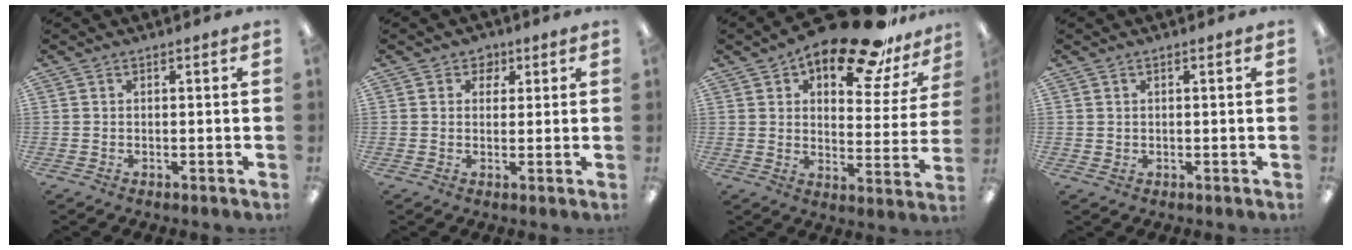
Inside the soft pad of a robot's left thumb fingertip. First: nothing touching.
{"total": 2.9, "force": [1.4, 2.4, 0.6], "torque": [-0.002, -0.001, 0.022]}
{"total": 17.8, "force": [13.7, 6.4, 9.5], "torque": [-0.140, -0.090, 0.229]}
{"total": 0.7, "force": [0.4, 0.6, 0.3], "torque": [-0.005, 0.004, 0.006]}